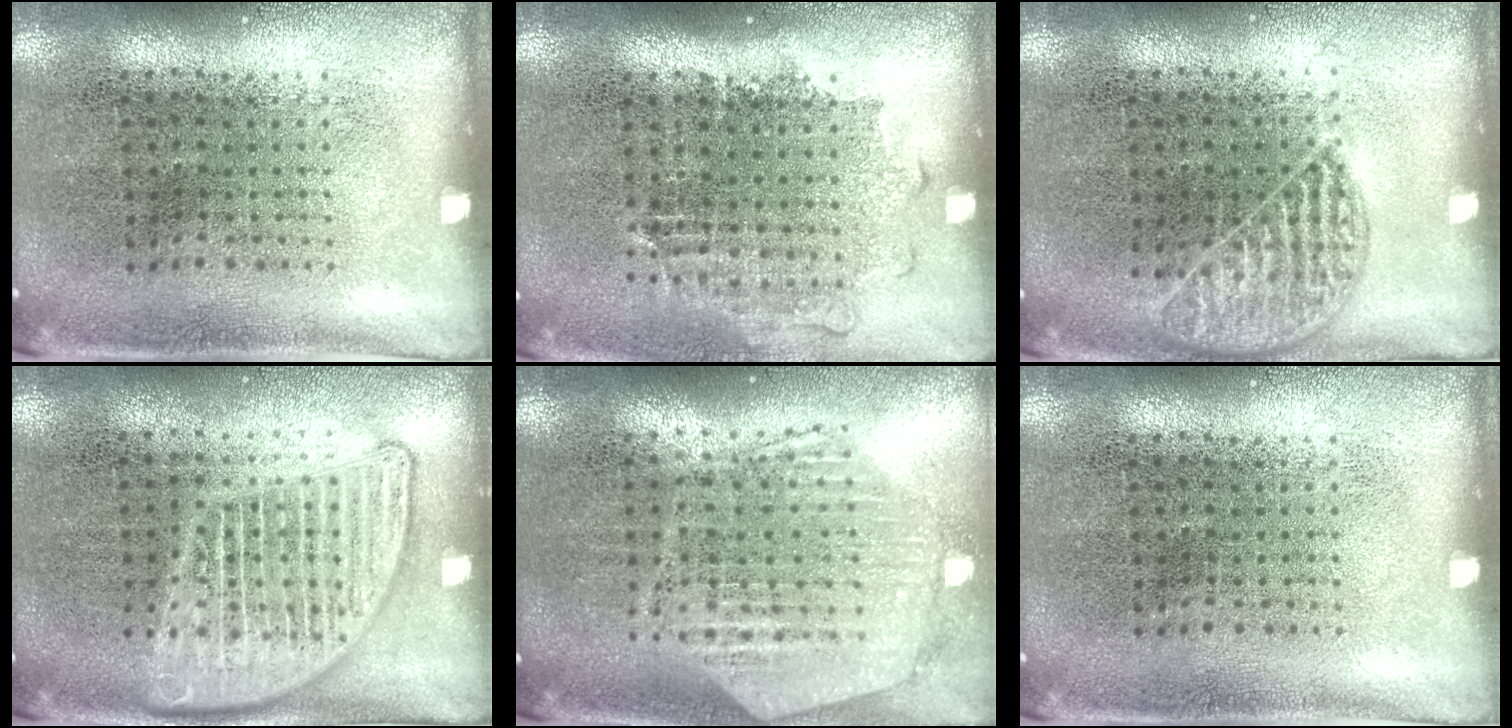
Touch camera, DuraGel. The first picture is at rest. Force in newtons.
{"total": 1.1, "press": 1.0, "slide": 0.5}
{"total": 1.1, "press": 1.0, "slide": 0.4}
{"total": 2.3, "press": 2.3, "slide": 0.2}
{"total": 1.2, "press": 1.1, "slide": 0.2}
{"total": 0.0}